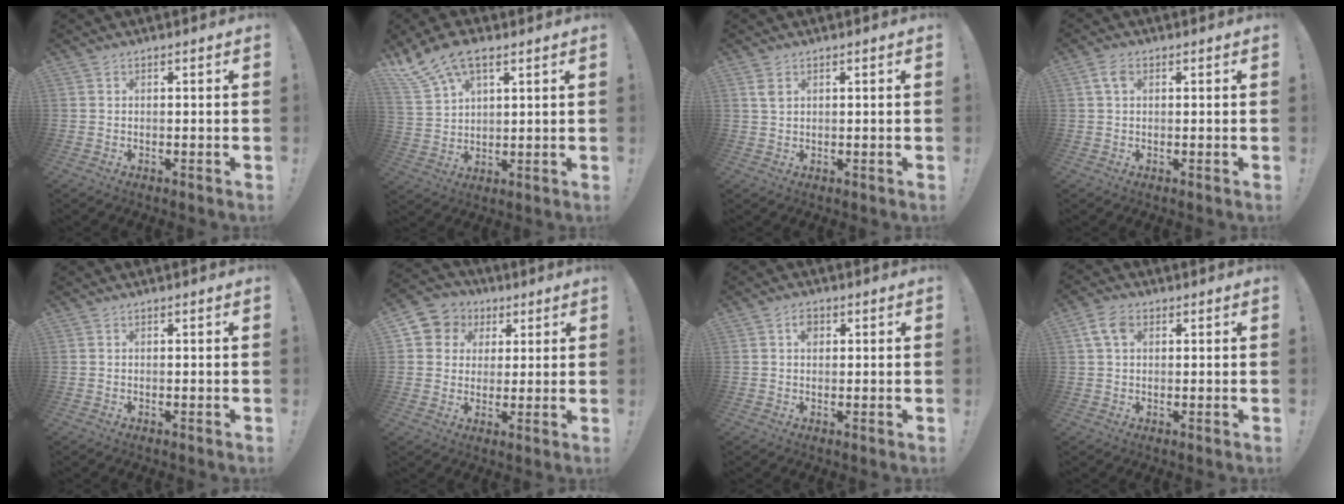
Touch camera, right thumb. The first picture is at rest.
{"total": 10.7, "force": [7.1, 5.0, 6.2], "torque": [-0.117, -0.029, 0.138]}
{"total": 2.6, "force": [1.4, 1.4, 1.7], "torque": [-0.021, -0.005, 0.022]}
{"total": 3.6, "force": [1.3, 2.1, 2.6], "torque": [-0.050, 0.006, 0.023]}
{"total": 0.0}
{"total": 8.1, "force": [2.5, 7.5, 1.9], "torque": [-0.029, -0.009, 0.053]}
{"total": 2.9, "force": [0.9, 2.1, 1.8], "torque": [-0.018, -0.002, 0.011]}
{"total": 6.0, "force": [2.0, 3.9, 4.1], "torque": [-0.077, 0.008, 0.043]}